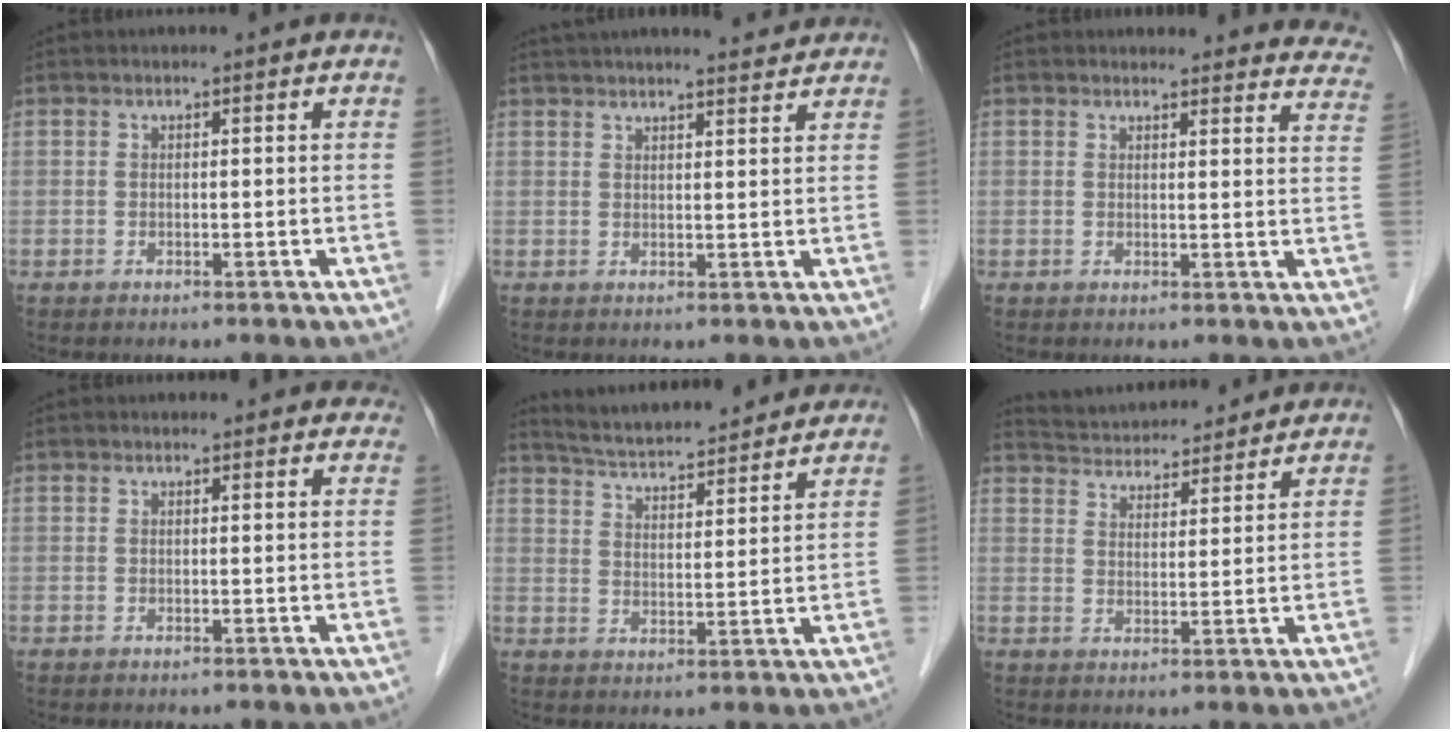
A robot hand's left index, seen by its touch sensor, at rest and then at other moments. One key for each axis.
{"total": 10.0, "fx": 9.3, "fy": 0.9, "fz": 3.5, "tx": -0.055, "ty": 0.018, "tz": 0.123}
{"total": 15.5, "fx": 15.1, "fy": 2.8, "fz": 2.1, "tx": 0.017, "ty": -0.068, "tz": 0.129}
{"total": 6.0, "fx": 5.6, "fy": 1.8, "fz": 1.3, "tx": 0.001, "ty": 0.009, "tz": 0.046}
{"total": 16.6, "fx": 15.5, "fy": 2.2, "fz": 5.6, "tx": -0.092, "ty": 0.022, "tz": 0.224}
{"total": 12.7, "fx": 12.1, "fy": 2.5, "fz": 2.9, "tx": -0.046, "ty": 0.027, "tz": 0.179}